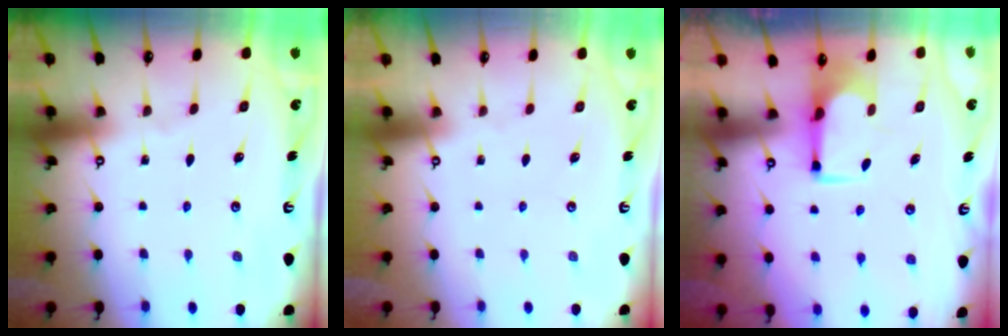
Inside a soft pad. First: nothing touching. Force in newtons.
{"total": 1.5, "press": 1.4, "slide": 0.6}
{"total": 1.9, "press": 1.6, "slide": 1.0}